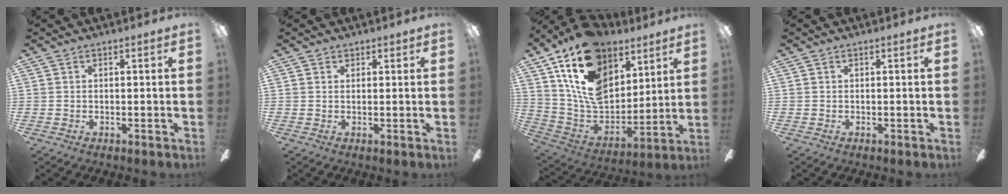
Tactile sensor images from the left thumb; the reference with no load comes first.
{"total": 1.3, "force": [1.0, 0.8, 0.1], "torque": [0.006, -0.002, 0.017]}
{"total": 21.2, "force": [11.8, 13.4, 11.5], "torque": [-0.223, -0.064, 0.218]}
{"total": 0.0}